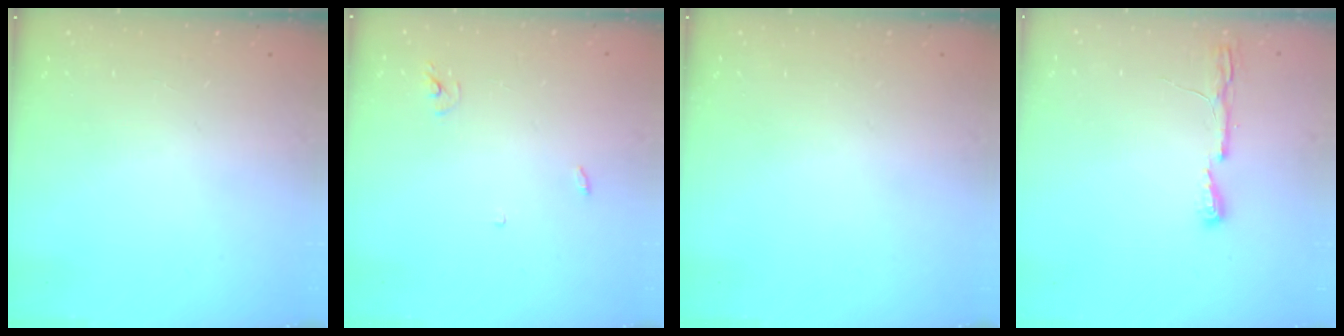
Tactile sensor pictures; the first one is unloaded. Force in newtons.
{"total": 2.5, "press": 2.5, "slide": 0.1}
{"total": 0.0}
{"total": 4.3, "press": 4.2, "slide": 0.6}